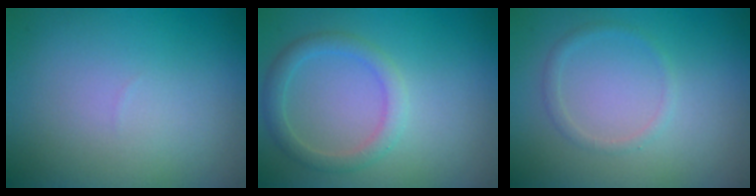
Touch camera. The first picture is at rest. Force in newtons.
{"total": 2.3, "press": 2.3, "slide": 0.1}
{"total": 1.0, "press": 1.0, "slide": 0.1}